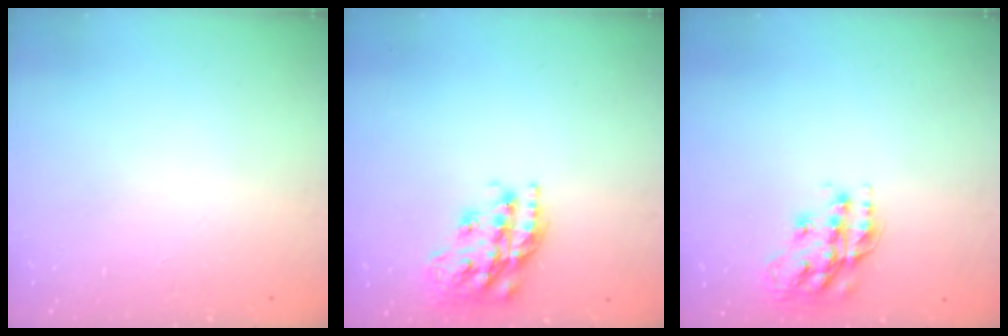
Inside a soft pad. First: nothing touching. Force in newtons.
{"total": 19.3, "press": 19.3, "slide": 1.4}
{"total": 14.6, "press": 14.5, "slide": 0.7}